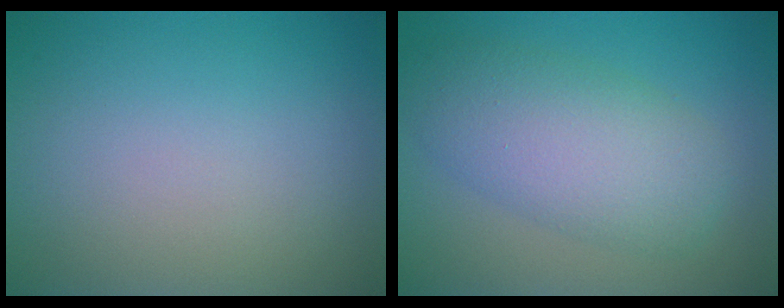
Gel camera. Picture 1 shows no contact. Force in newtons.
{"total": 6.4, "press": 6.4, "slide": 0.1}